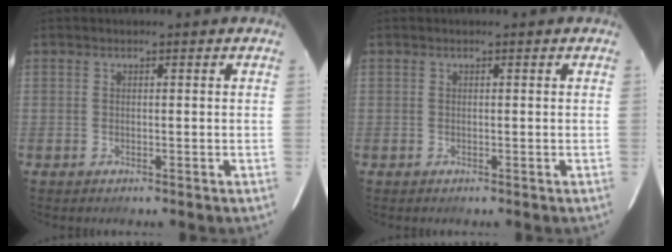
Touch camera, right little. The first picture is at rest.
{"total": 0.0}